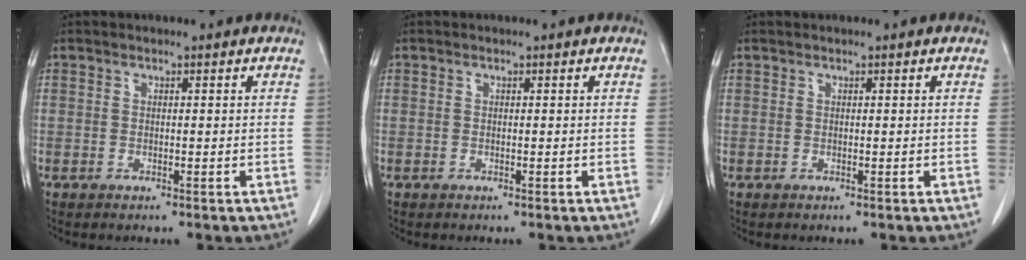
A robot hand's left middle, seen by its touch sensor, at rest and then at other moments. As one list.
[{"total": 0.0}, {"total": 0.0}]